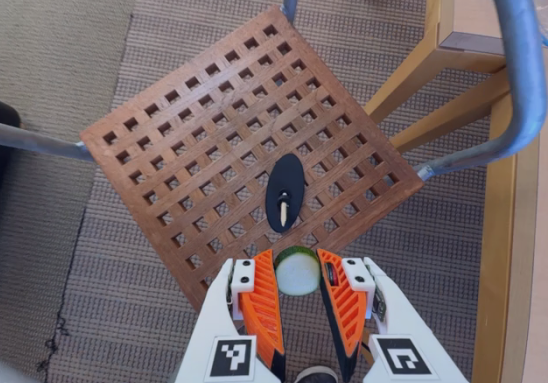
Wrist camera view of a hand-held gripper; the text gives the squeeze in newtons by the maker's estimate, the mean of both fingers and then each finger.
{"total": 10.1, "left": 10.0, "right": 10.3}